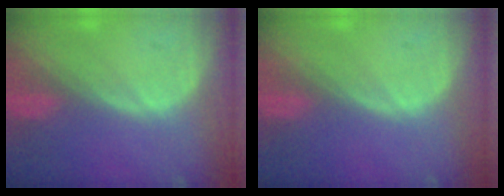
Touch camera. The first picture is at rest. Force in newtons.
{"total": 0.0}